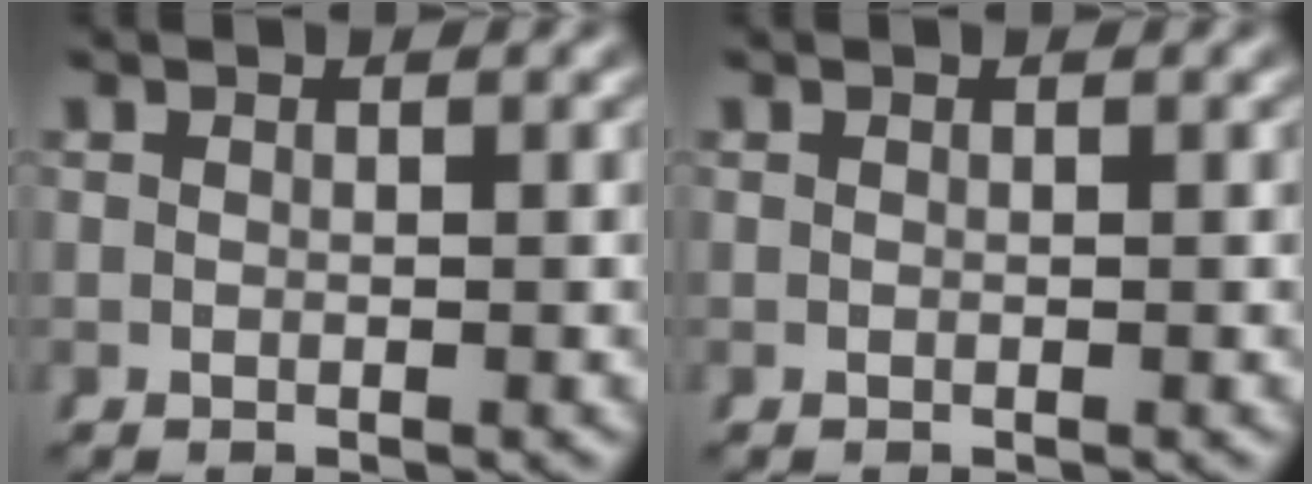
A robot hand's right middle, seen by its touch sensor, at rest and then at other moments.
{"total": 0.0}